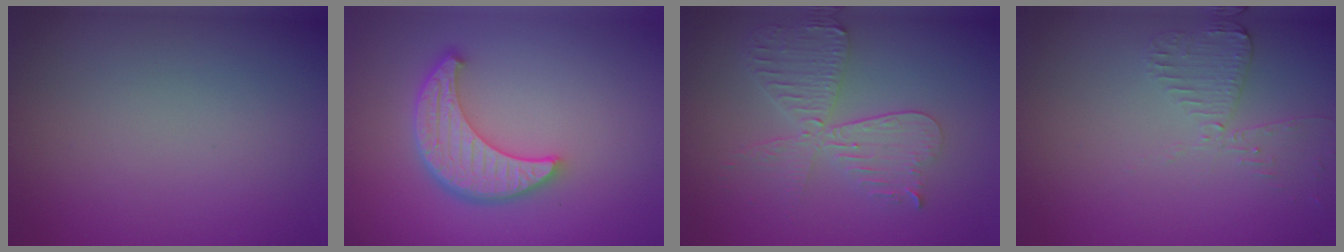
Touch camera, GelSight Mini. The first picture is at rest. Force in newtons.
{"total": 5.6, "press": 4.2, "slide": 3.6}
{"total": 4.6, "press": 4.0, "slide": 2.3}
{"total": 1.9, "press": 1.9, "slide": 0.4}